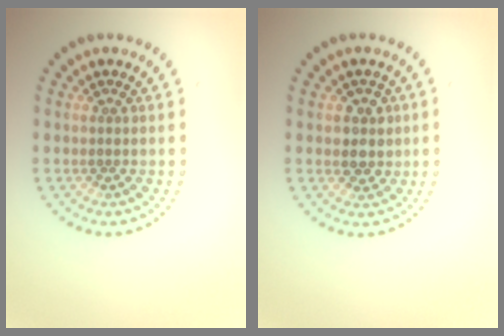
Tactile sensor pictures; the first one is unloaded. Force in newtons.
{"total": 2.2, "press": 2.1, "slide": 0.7}